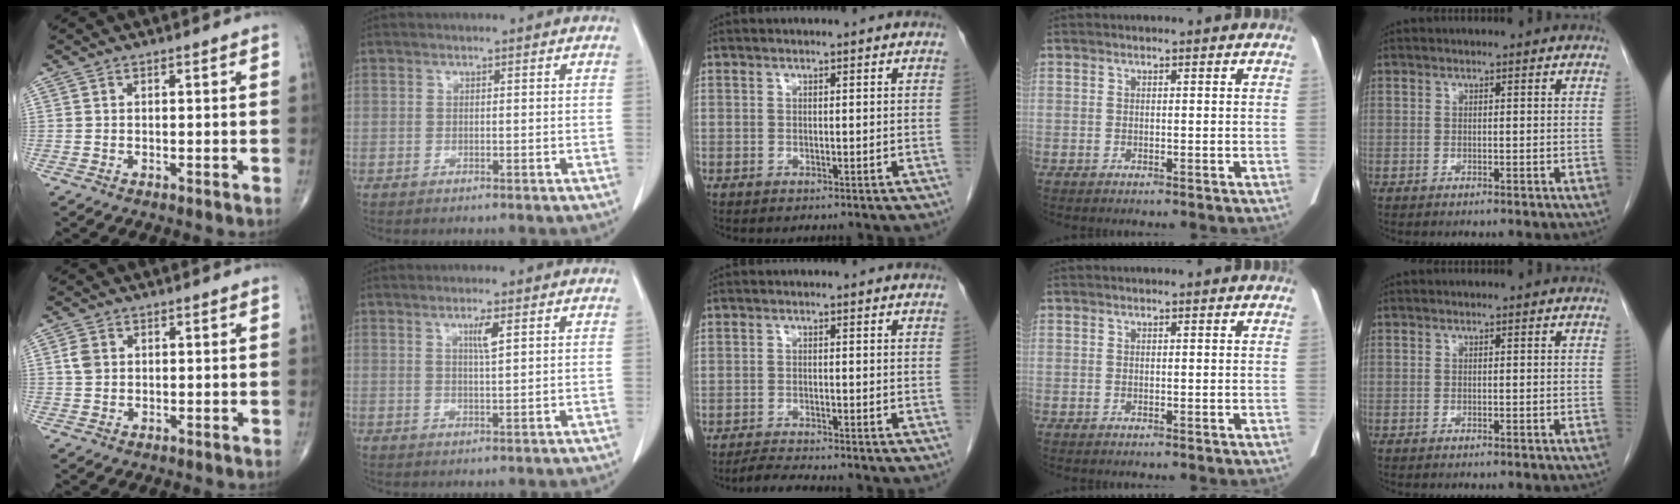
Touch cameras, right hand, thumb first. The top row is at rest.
{"thumb": {"total": 2.6, "force": [0.6, 2.1, 1.5], "torque": [-0.027, 0.003, 0.012]}, "index": {"total": 2.8, "force": [1.4, 0.2, 2.5], "torque": [-0.045, -0.003, 0.024]}, "middle": {"total": 2.8, "force": [-2.6, -0.7, 0.6], "torque": [-0.019, -0.016, -0.049]}}